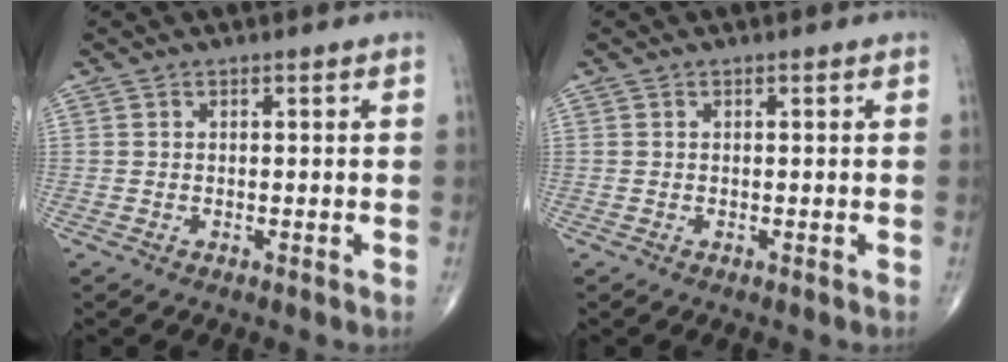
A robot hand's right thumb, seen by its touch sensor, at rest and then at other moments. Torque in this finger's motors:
{"motor_torque": [0.00, 0.00, 0.00, 0.00, 0.01]}